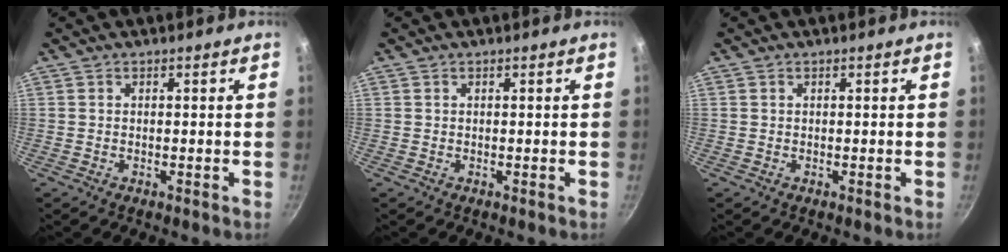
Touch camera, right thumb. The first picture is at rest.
{"total": 0.0}
{"total": 0.0}